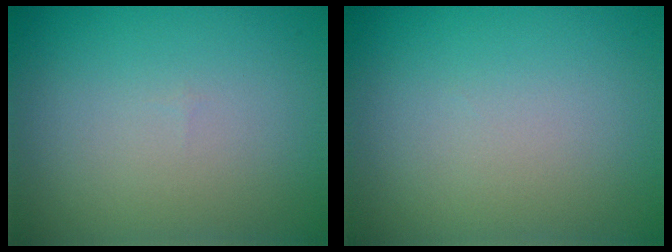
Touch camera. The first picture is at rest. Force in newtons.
{"total": 0.0}